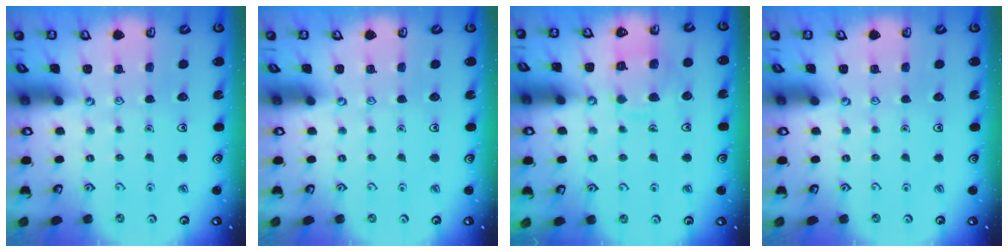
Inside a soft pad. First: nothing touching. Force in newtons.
{"total": 0.0}
{"total": 9.7, "press": 9.6, "slide": 0.8}
{"total": 0.0}